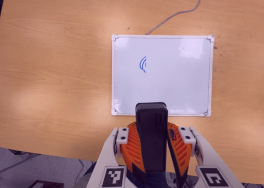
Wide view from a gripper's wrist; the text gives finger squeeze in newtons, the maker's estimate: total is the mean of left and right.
{"total": 14.0, "left": 12.4, "right": 15.6}